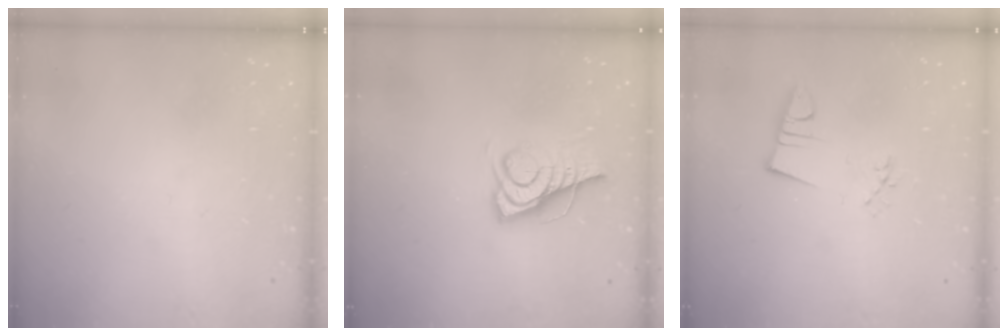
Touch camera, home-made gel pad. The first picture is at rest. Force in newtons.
{"total": 9.8, "press": 9.4, "slide": 3.0}
{"total": 3.5, "press": 2.0, "slide": 2.8}